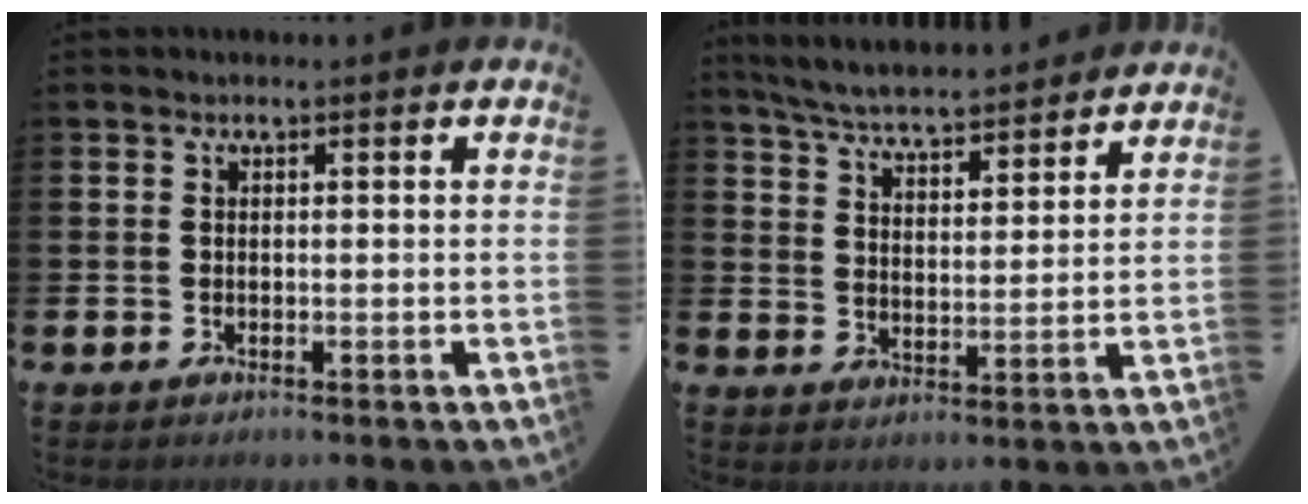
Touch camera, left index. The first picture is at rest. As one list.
[{"total": 6.0, "force": [5.9, 0.4, 1.0], "torque": [-0.049, -0.040, 0.104]}]